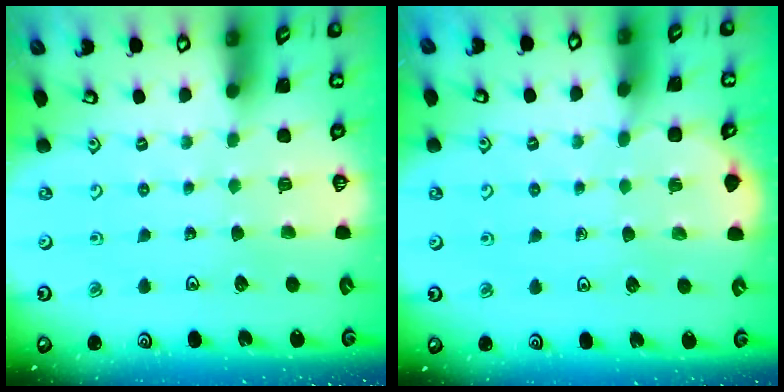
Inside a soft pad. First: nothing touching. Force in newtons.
{"total": 3.9, "press": 3.8, "slide": 0.4}